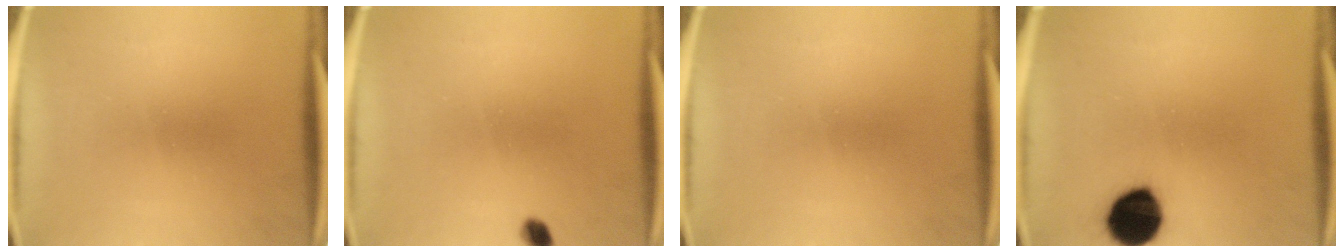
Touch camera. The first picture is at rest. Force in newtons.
{"total": 1.8}
{"total": 0.0}
{"total": 12.8}